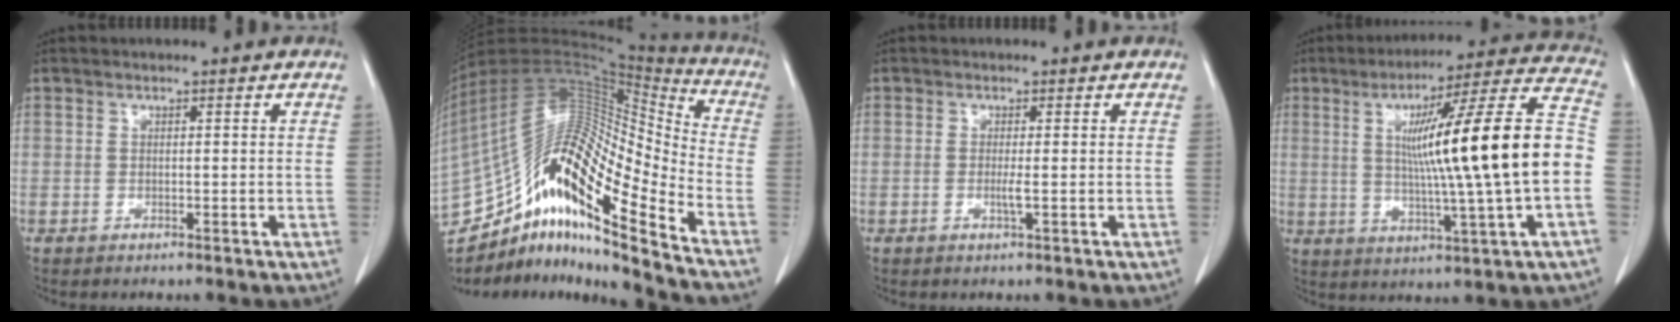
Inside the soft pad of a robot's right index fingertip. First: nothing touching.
{"total": 23.0, "force": [-14.9, 3.3, 17.2], "torque": [-0.328, 0.029, -0.269]}
{"total": 1.2, "force": [-0.2, -0.2, 1.1], "torque": [-0.024, -0.002, -0.005]}
{"total": 21.2, "force": [0.3, -0.4, 21.2], "torque": [-0.309, 0.020, -0.001]}